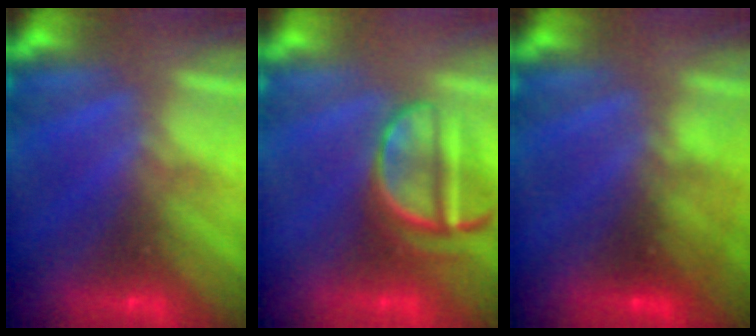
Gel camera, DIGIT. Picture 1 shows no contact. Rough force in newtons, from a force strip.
{"total": 3.7}
{"total": 2.7}